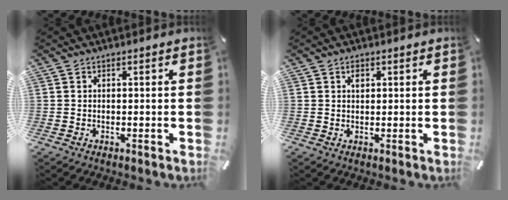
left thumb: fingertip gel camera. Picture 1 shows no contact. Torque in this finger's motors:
{"motor_torque": [0.30, 0.31, 0.00, -0.49, 0.00]}